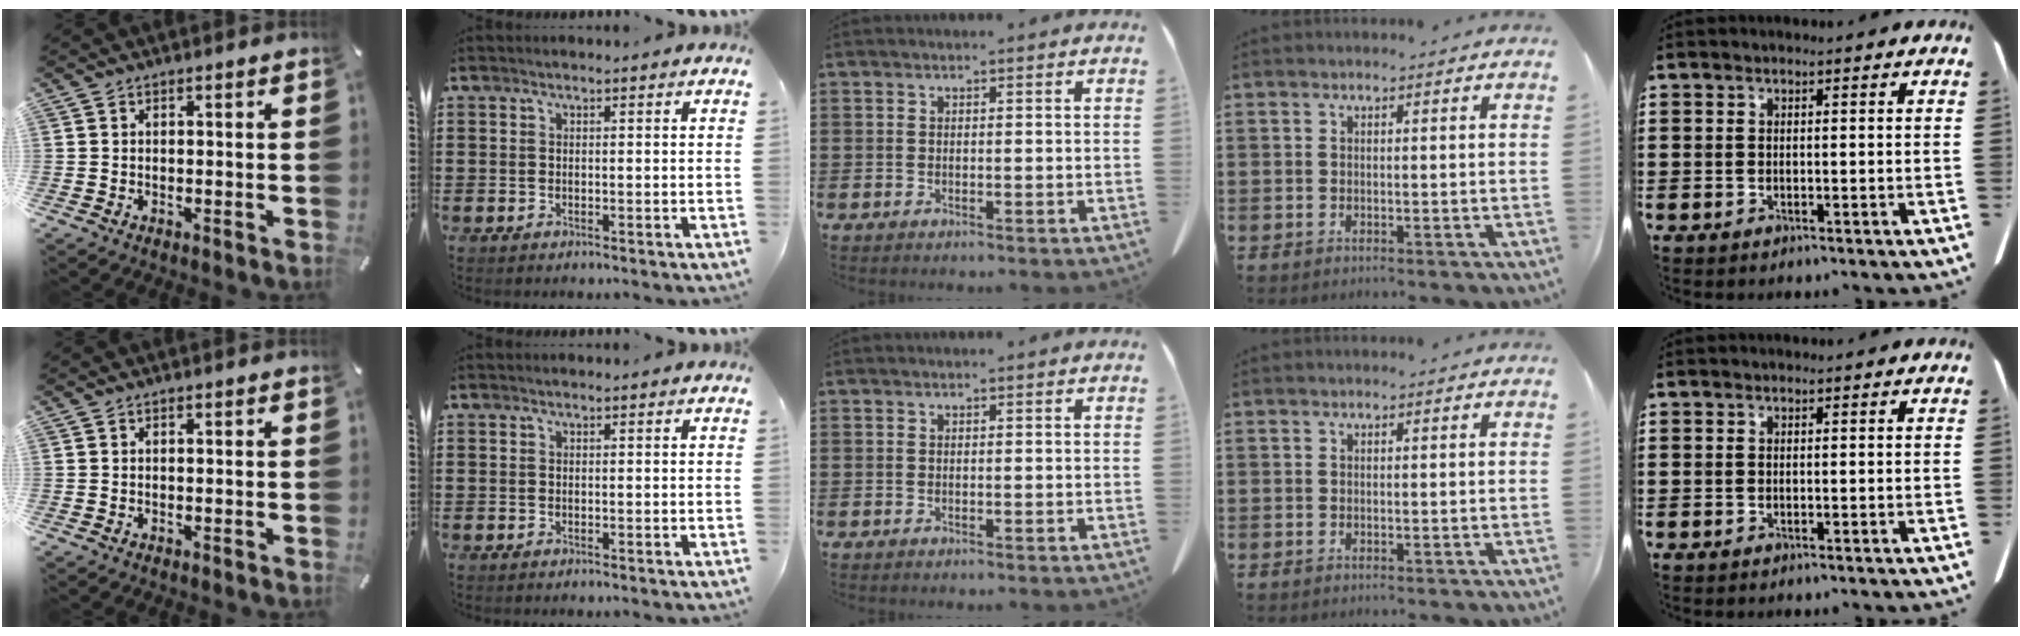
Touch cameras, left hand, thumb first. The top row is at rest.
{}